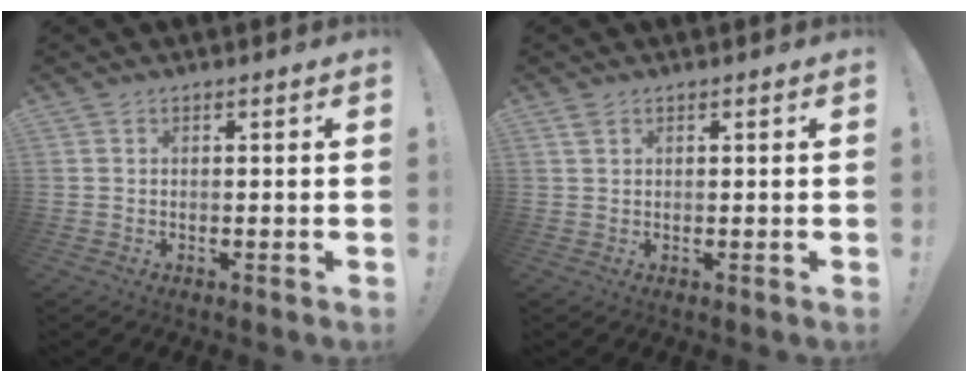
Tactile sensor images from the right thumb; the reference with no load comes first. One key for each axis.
{"total": 1.5, "fx": 1.0, "fy": 0.9, "fz": 0.8, "tx": -0.011, "ty": -0.001, "tz": 0.017}